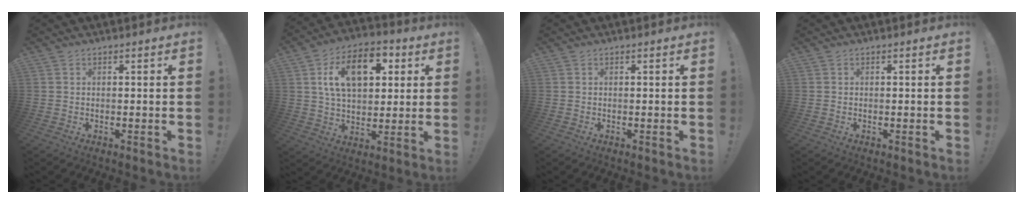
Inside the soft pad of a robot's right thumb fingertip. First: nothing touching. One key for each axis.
{"total": 16.2, "fx": 5.6, "fy": 10.1, "fz": 11.4, "tx": -0.175, "ty": -0.002, "tz": 0.100}
{"total": 0.0}
{"total": 0.0}